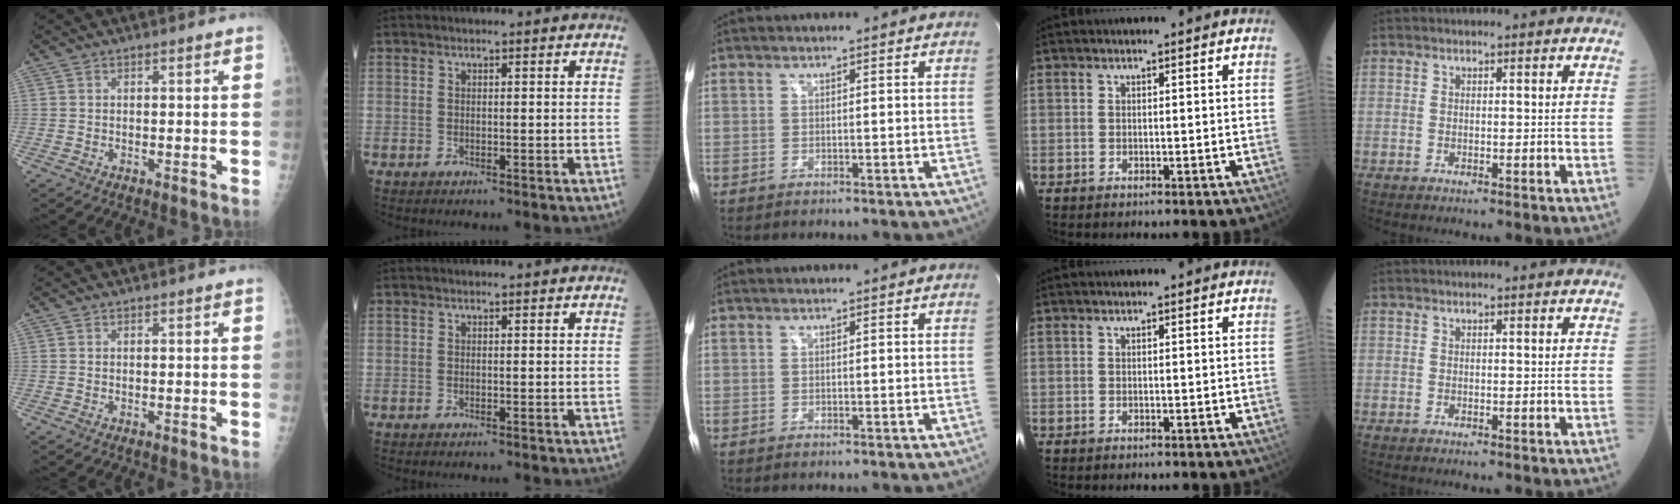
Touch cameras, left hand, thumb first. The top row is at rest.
{}